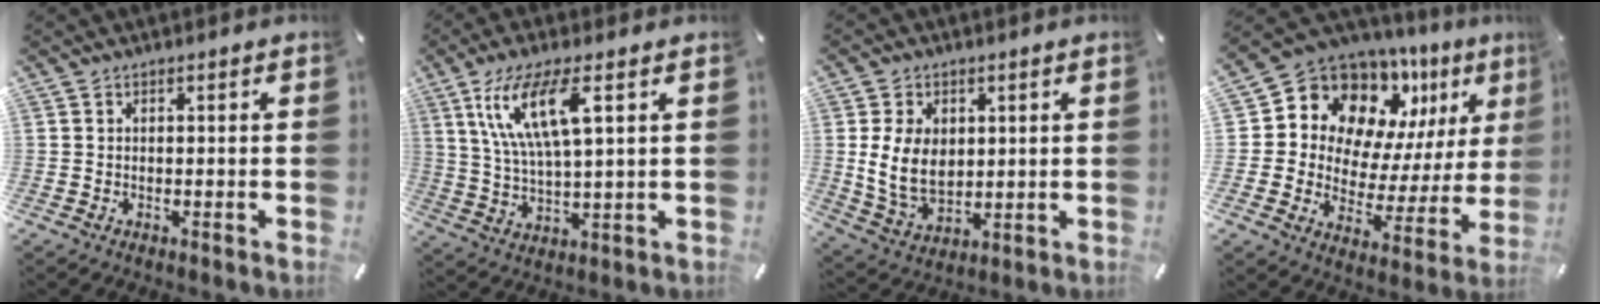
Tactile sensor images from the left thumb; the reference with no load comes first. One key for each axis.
{"total": 13.1, "fx": 5.7, "fy": 3.8, "fz": 11.2, "tx": -0.245, "ty": 0.003, "tz": 0.096}
{"total": 10.5, "fx": 1.5, "fy": 7.8, "fz": 6.8, "tx": -0.151, "ty": 0.003, "tz": 0.029}
{"total": 12.1, "fx": 8.9, "fy": 7.7, "fz": 2.5, "tx": -0.039, "ty": -0.107, "tz": 0.156}